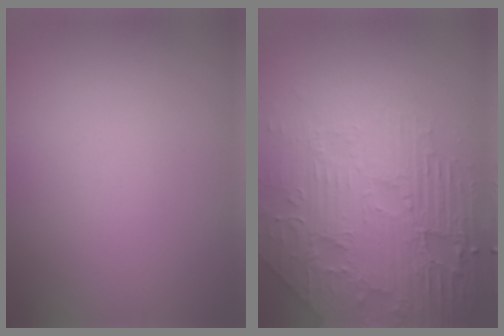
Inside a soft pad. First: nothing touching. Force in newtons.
{"total": 8.3, "press": 6.2, "slide": 5.5}